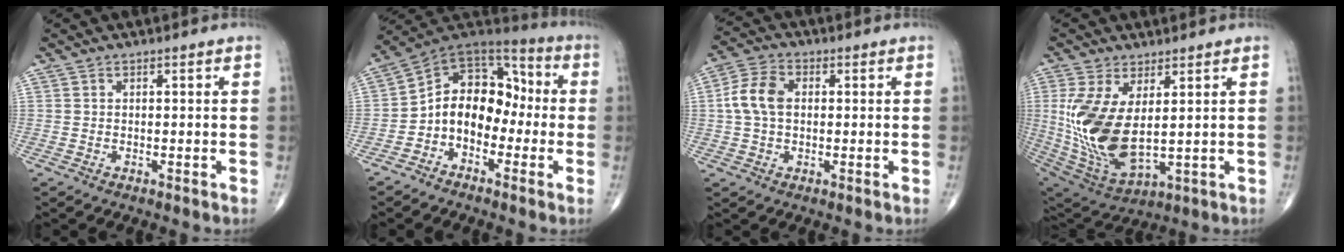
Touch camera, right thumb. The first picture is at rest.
{"total": 12.8, "force": [-2.8, 9.4, 8.2], "torque": [-0.094, 0.070, -0.063]}
{"total": 7.5, "force": [0.6, 5.1, 5.5], "torque": [-0.113, 0.019, 0.005]}
{"total": 16.2, "force": [1.8, 7.9, 14.1], "torque": [-0.299, -0.023, 0.058]}